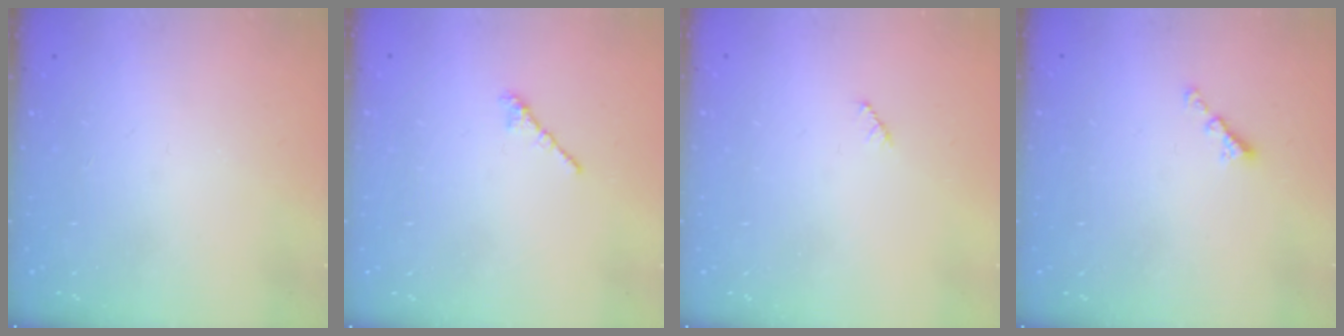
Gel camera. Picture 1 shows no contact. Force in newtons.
{"total": 2.4, "press": 2.3, "slide": 0.7}
{"total": 2.5, "press": 2.5, "slide": 0.3}
{"total": 2.1, "press": 2.1, "slide": 0.4}